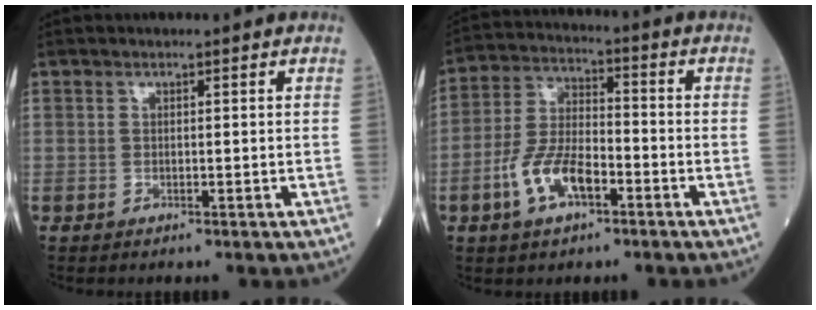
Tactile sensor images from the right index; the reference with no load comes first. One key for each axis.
{"total": 9.2, "fx": -4.0, "fy": 4.0, "fz": 7.3, "tx": -0.155, "ty": 0.010, "tz": -0.077}